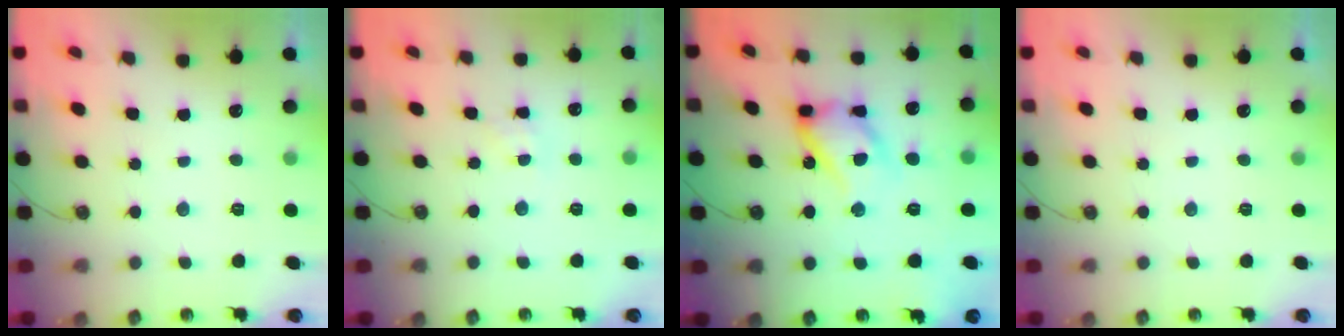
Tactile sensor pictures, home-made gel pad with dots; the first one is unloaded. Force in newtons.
{"total": 2.8, "press": 2.8, "slide": 0.5}
{"total": 16.8, "press": 16.8, "slide": 1.5}
{"total": 0.0}